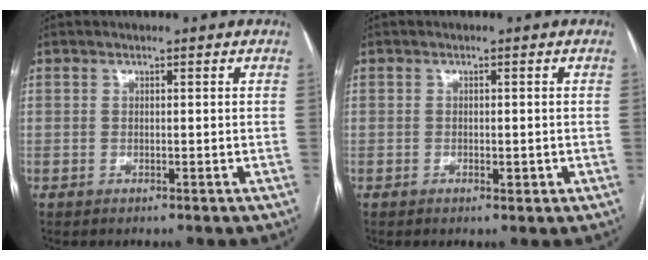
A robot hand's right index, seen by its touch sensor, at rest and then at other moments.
{"total": 1.6, "force": [-0.6, 0.7, 1.3], "torque": [-0.022, -0.001, -0.006]}